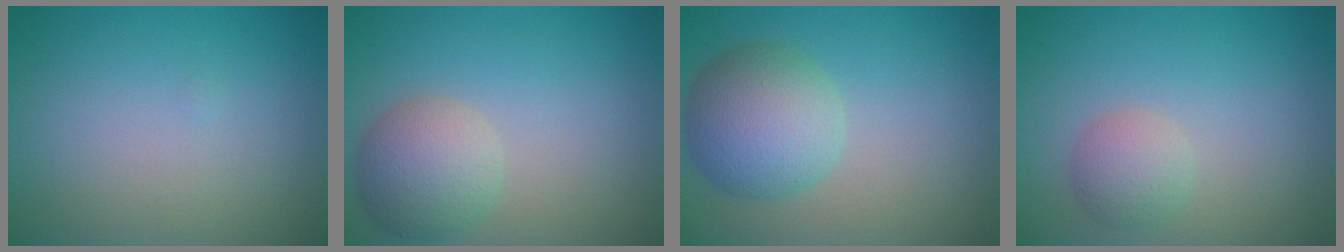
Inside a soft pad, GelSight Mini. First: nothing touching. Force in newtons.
{"total": 4.4, "press": 4.4, "slide": 0.2}
{"total": 6.0, "press": 6.0, "slide": 0.2}
{"total": 2.4, "press": 2.4, "slide": 0.1}